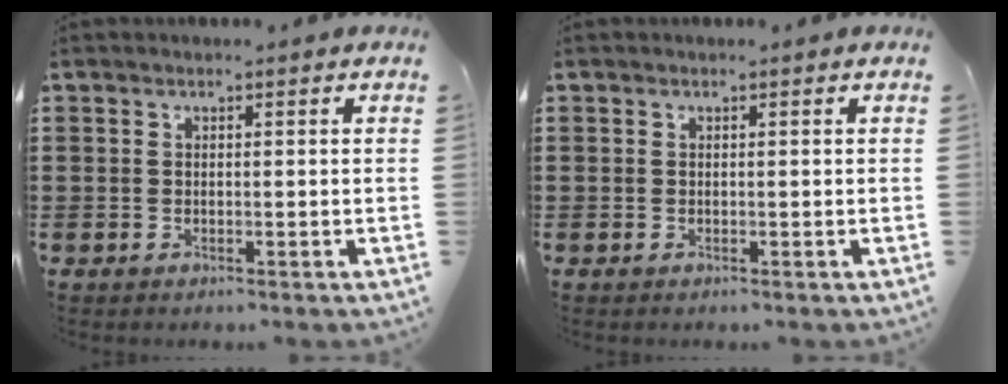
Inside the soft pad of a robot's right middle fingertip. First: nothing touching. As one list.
[{"total": 0.0}]